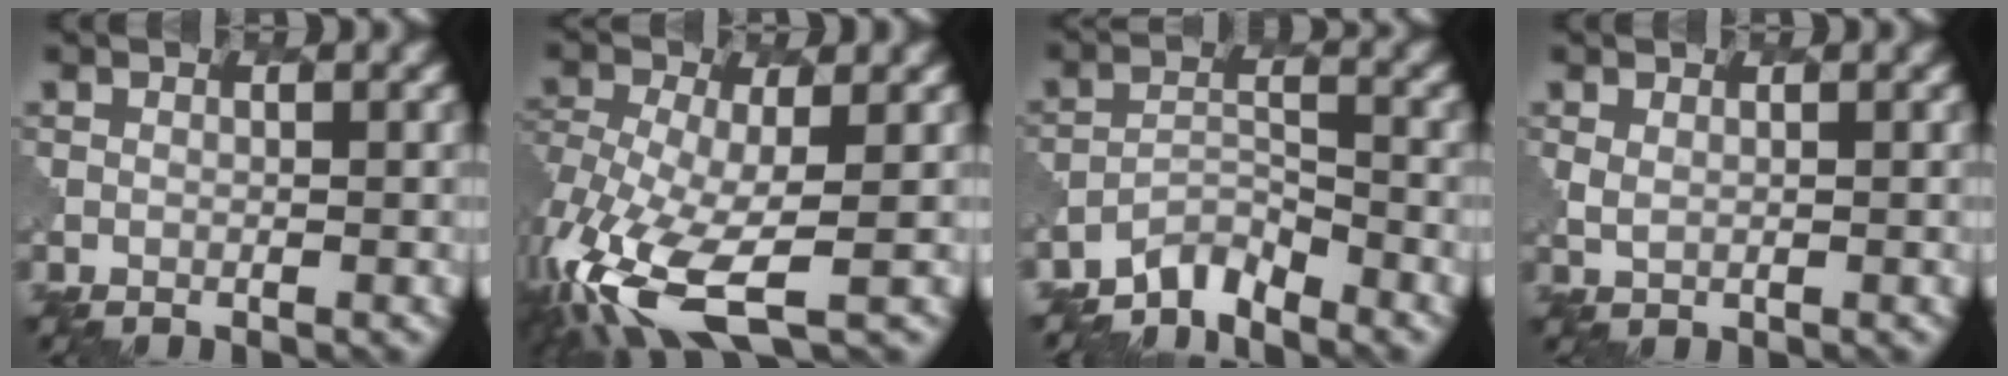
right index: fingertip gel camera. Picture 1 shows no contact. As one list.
[{"total": 9.2, "force": [-4.1, 3.9, 7.2], "torque": [-0.166, -0.019, -0.079]}, {"total": 3.2, "force": [-3.0, 0.8, 0.6], "torque": [-0.008, 0.000, -0.063]}, {"total": 0.9, "force": [0.8, 0.2, 0.4], "torque": [-0.012, -0.004, 0.020]}]